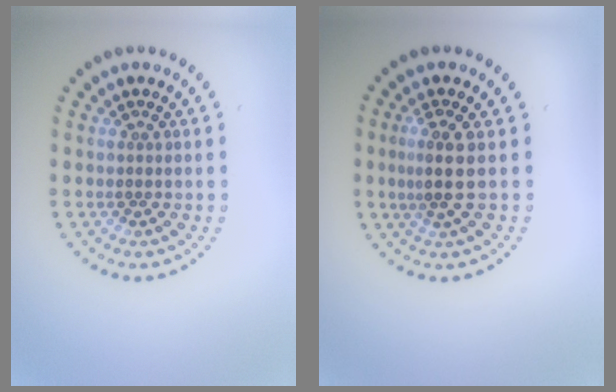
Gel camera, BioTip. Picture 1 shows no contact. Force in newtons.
{"total": 2.5, "press": 2.1, "slide": 1.3}